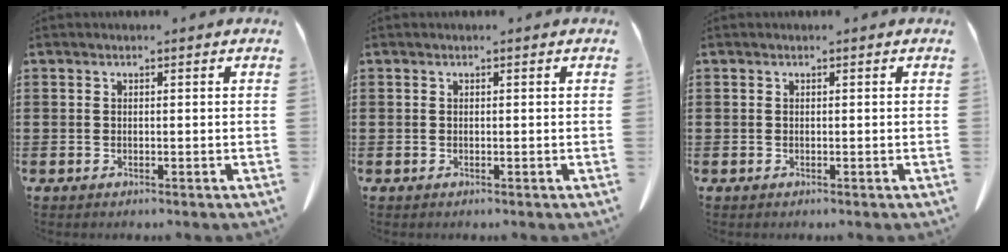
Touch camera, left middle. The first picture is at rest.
{"total": 0.0}
{"total": 0.0}